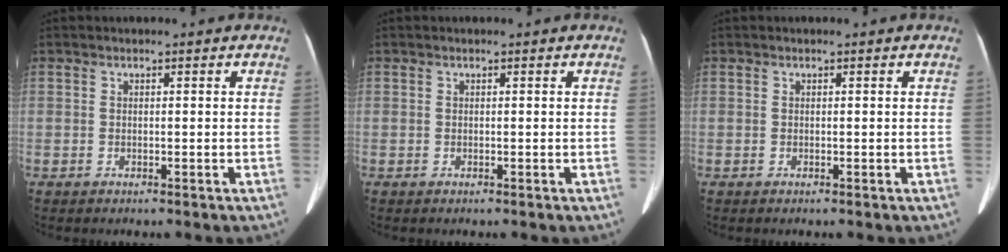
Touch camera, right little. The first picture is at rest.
{"total": 0.0}
{"total": 0.0}